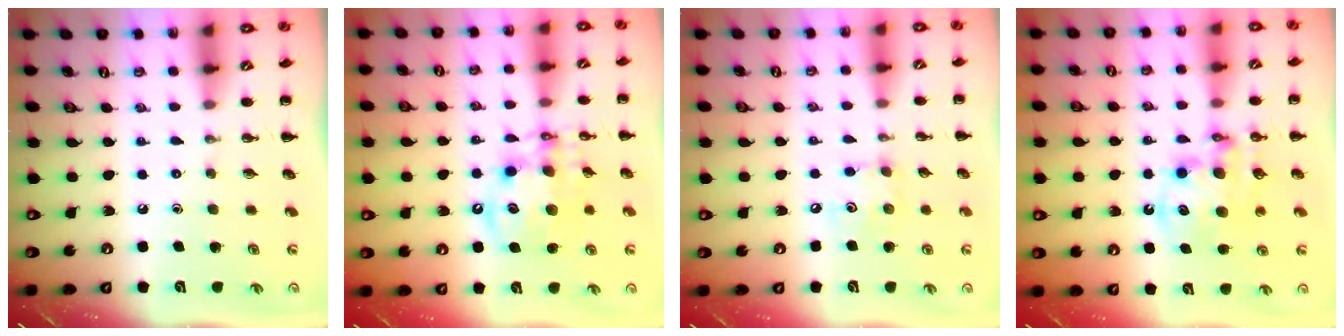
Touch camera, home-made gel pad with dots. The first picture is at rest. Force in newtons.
{"total": 12.4, "press": 12.0, "slide": 3.0}
{"total": 5.2, "press": 5.2, "slide": 0.8}
{"total": 11.2, "press": 10.9, "slide": 2.9}